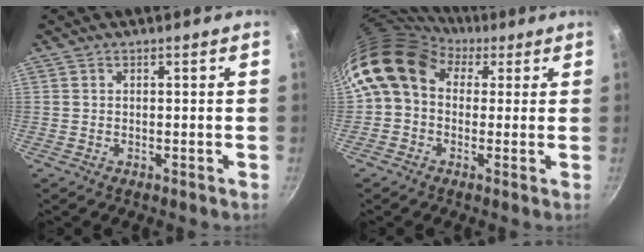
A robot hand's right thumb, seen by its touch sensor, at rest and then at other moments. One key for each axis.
{"total": 11.4, "fx": 2.9, "fy": 8.7, "fz": 6.8, "tx": -0.110, "ty": 0.016, "tz": 0.026}